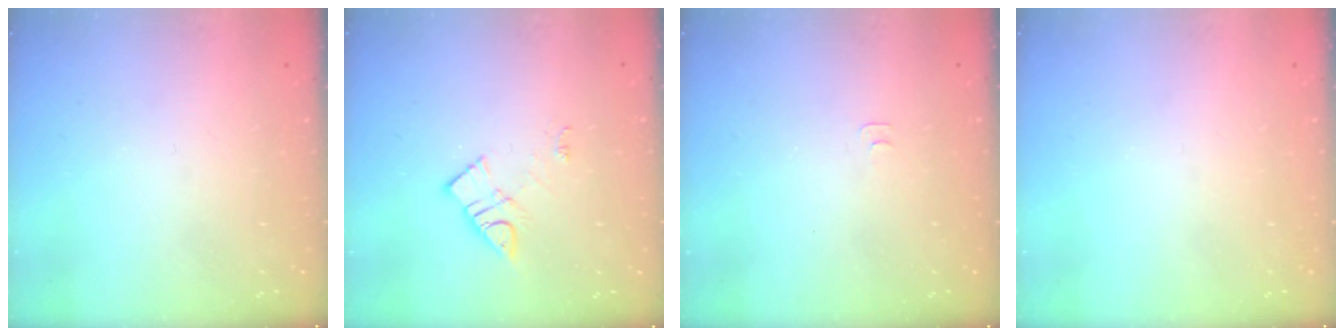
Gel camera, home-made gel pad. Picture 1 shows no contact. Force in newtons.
{"total": 8.9, "press": 8.9, "slide": 0.5}
{"total": 3.0, "press": 3.0, "slide": 0.3}
{"total": 0.0}